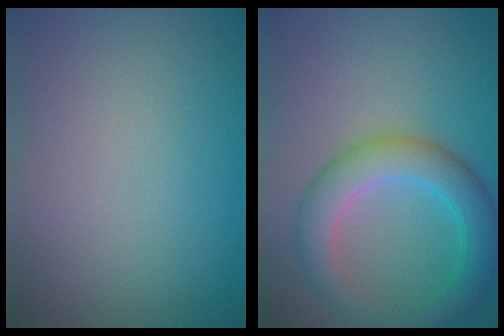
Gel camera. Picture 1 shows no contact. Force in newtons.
{"total": 5.2, "press": 5.2, "slide": 0.4}